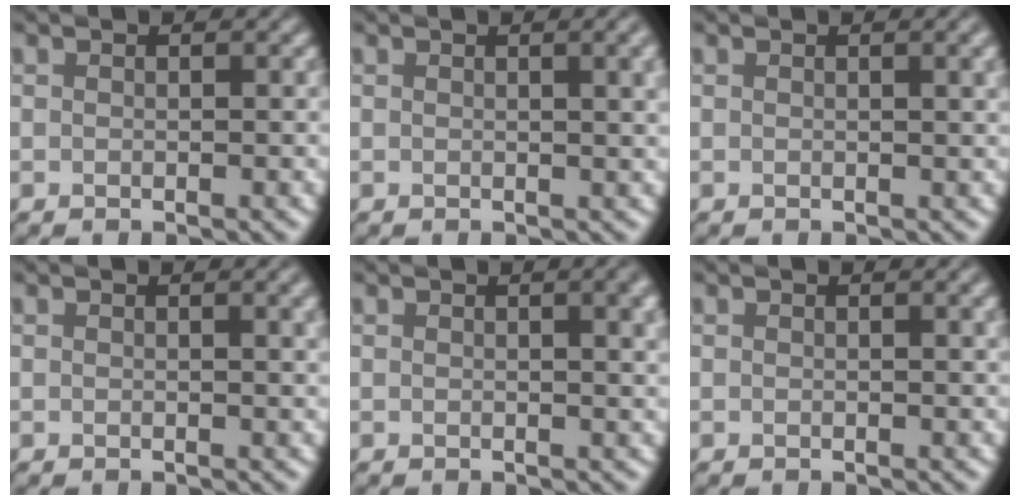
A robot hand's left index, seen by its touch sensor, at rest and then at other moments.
{"total": 3.5, "force": [1.1, 1.3, 3.1], "torque": [-0.025, 0.008, 0.015]}
{"total": 2.2, "force": [0.8, 0.7, 1.9], "torque": [-0.015, 0.006, 0.009]}
{"total": 2.1, "force": [0.8, 0.7, 1.8], "torque": [-0.014, 0.005, 0.009]}
{"total": 4.1, "force": [1.4, 1.5, 3.5], "torque": [-0.029, 0.009, 0.017]}
{"total": 1.3, "force": [0.5, 0.4, 1.1], "torque": [-0.012, 0.004, 0.005]}